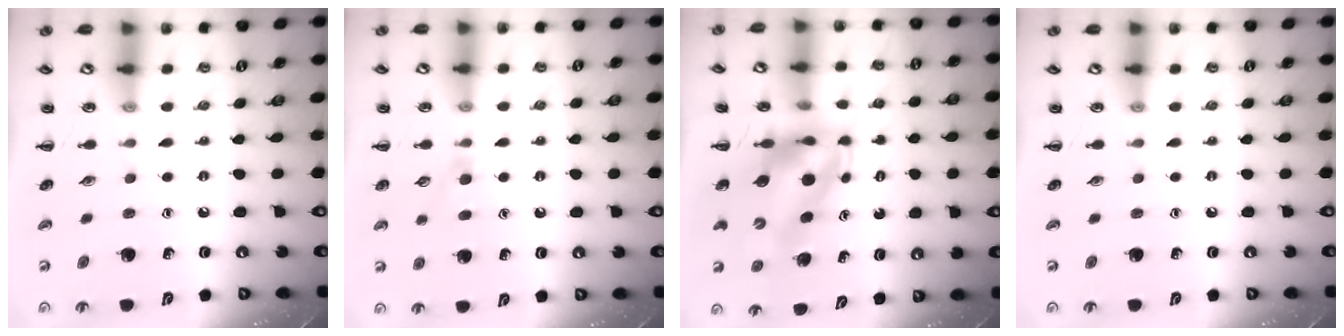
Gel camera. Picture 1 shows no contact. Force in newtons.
{"total": 3.5, "press": 3.3, "slide": 1.3}
{"total": 7.0, "press": 6.7, "slide": 2.0}
{"total": 0.0}